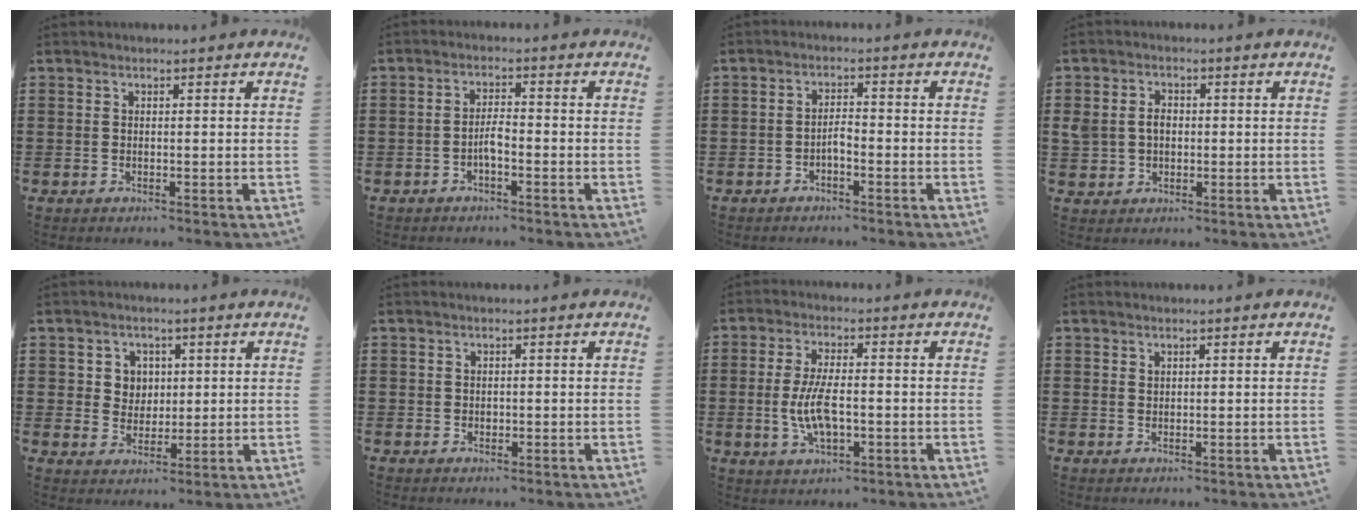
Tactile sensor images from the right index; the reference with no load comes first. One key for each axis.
{"total": 2.7, "fx": -1.2, "fy": 0.6, "fz": 2.3, "tx": -0.051, "ty": 0.001, "tz": -0.024}
{"total": 1.9, "fx": -1.2, "fy": 0.5, "fz": 1.4, "tx": -0.029, "ty": 0.005, "tz": -0.025}
{"total": 3.5, "fx": 0.1, "fy": 2.9, "fz": 2.0, "tx": -0.053, "ty": 0.009, "tz": -0.003}
{"total": 4.0, "fx": 1.3, "fy": 3.7, "fz": 0.9, "tx": -0.035, "ty": 0.014, "tz": 0.021}
{"total": 0.8, "fx": 0.2, "fy": 0.8, "fz": 0.2, "tx": -0.006, "ty": 0.004, "tz": 0.004}
{"total": 7.0, "fx": -1.1, "fy": 2.8, "fz": 6.4, "tx": -0.145, "ty": -0.007, "tz": -0.027}
{"total": 0.6, "fx": 0.5, "fy": 0.4, "fz": 0.2, "tx": -0.006, "ty": 0.000, "tz": 0.011}